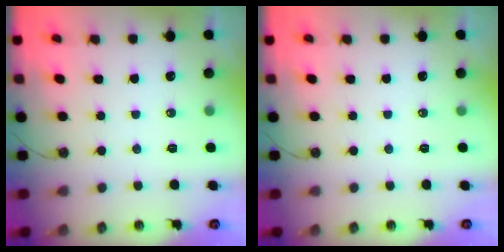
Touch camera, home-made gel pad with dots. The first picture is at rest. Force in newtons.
{"total": 0.0}